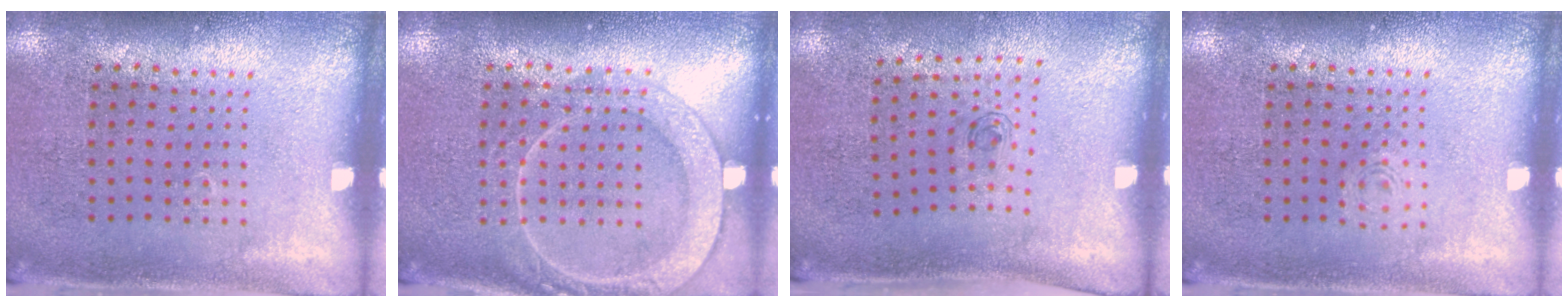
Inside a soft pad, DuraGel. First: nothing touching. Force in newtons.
{"total": 3.0, "press": 2.9, "slide": 0.5}
{"total": 0.5, "press": 0.3, "slide": 0.5}
{"total": 0.8, "press": 0.8, "slide": 0.2}